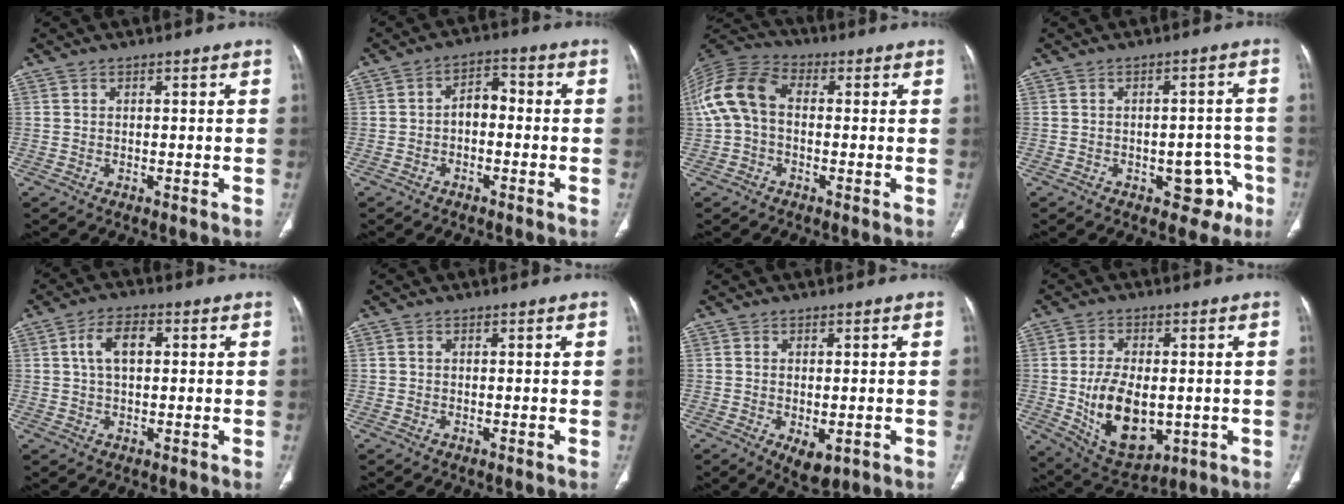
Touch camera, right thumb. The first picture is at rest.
{"total": 4.6, "force": [-1.0, 3.0, 3.3], "torque": [-0.041, 0.027, -0.027]}
{"total": 11.0, "force": [0.2, 7.4, 8.2], "torque": [-0.171, 0.031, -0.007]}
{"total": 6.9, "force": [-3.3, 4.1, 4.4], "torque": [-0.018, 0.029, -0.036]}
{"total": 5.9, "force": [1.3, 3.4, 4.7], "torque": [-0.087, 0.012, 0.021]}
{"total": 0.0}
{"total": 4.9, "force": [-1.5, 2.6, 3.9], "torque": [-0.057, -0.010, -0.011]}
{"total": 14.3, "force": [-1.7, 8.5, 11.4], "torque": [-0.180, -0.007, -0.005]}